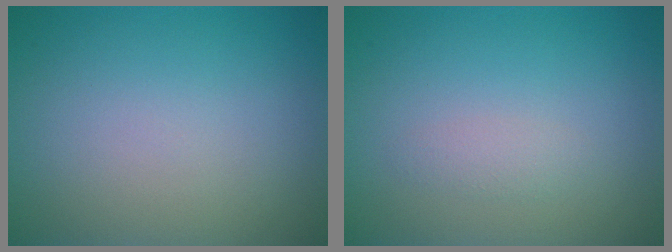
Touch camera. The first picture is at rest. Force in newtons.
{"total": 1.0, "press": 1.0, "slide": 0.1}